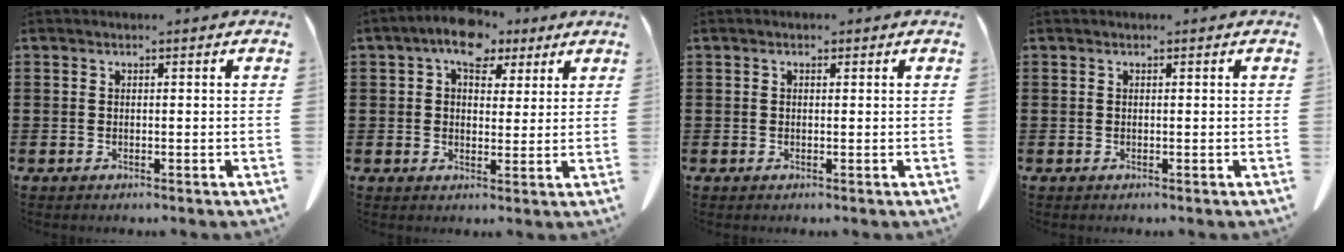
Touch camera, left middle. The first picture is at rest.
{"total": 6.8, "force": [4.5, 3.8, 3.4], "torque": [-0.062, -0.002, 0.076]}
{"total": 0.0}
{"total": 0.0}